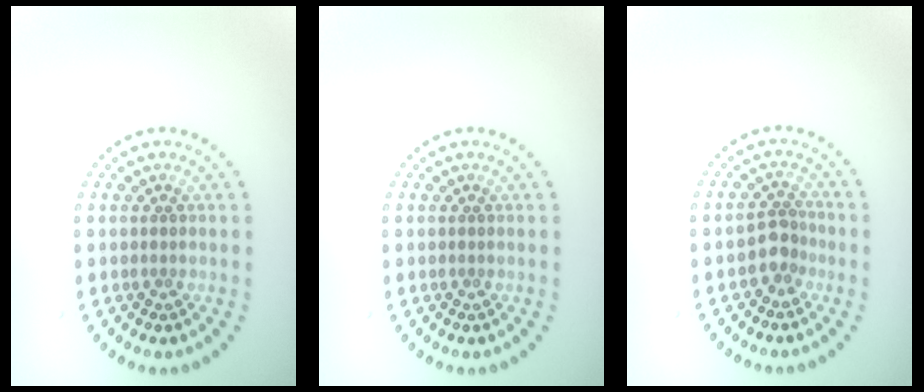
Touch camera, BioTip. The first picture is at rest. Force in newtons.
{"total": 0.0}
{"total": 2.1, "press": 1.7, "slide": 1.2}